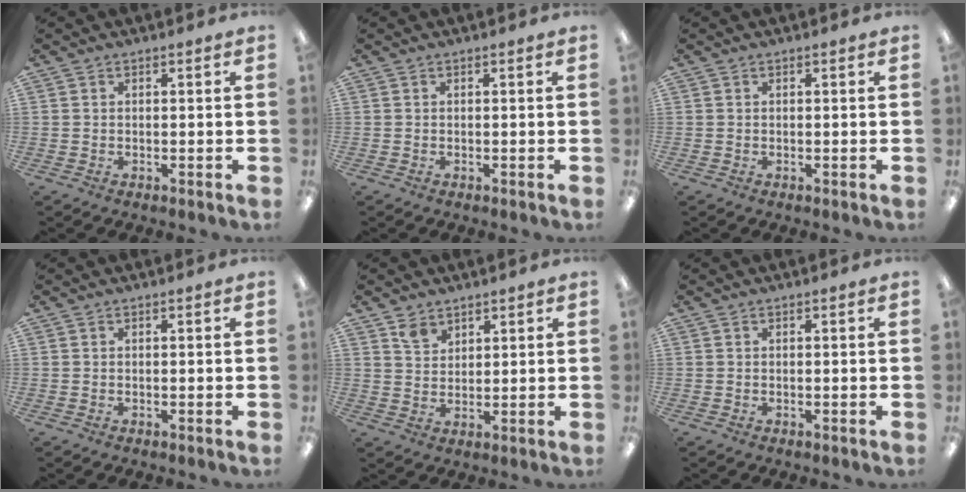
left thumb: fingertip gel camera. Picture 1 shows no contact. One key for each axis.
{"total": 0.0}
{"total": 0.0}
{"total": 0.0}
{"total": 4.3, "fx": 3.2, "fy": 2.7, "fz": 0.9, "tx": -0.010, "ty": -0.015, "tz": 0.060}
{"total": 0.0}